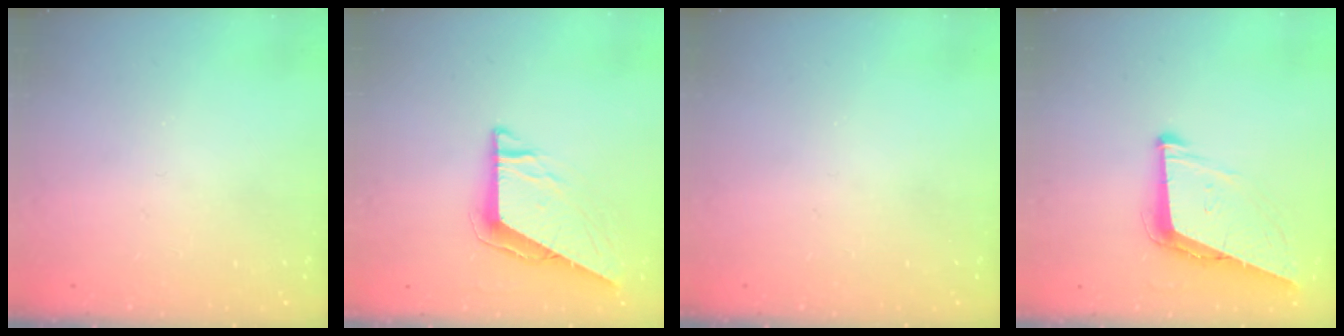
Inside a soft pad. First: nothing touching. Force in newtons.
{"total": 7.6, "press": 7.6, "slide": 0.3}
{"total": 0.0}
{"total": 9.3, "press": 8.9, "slide": 2.7}